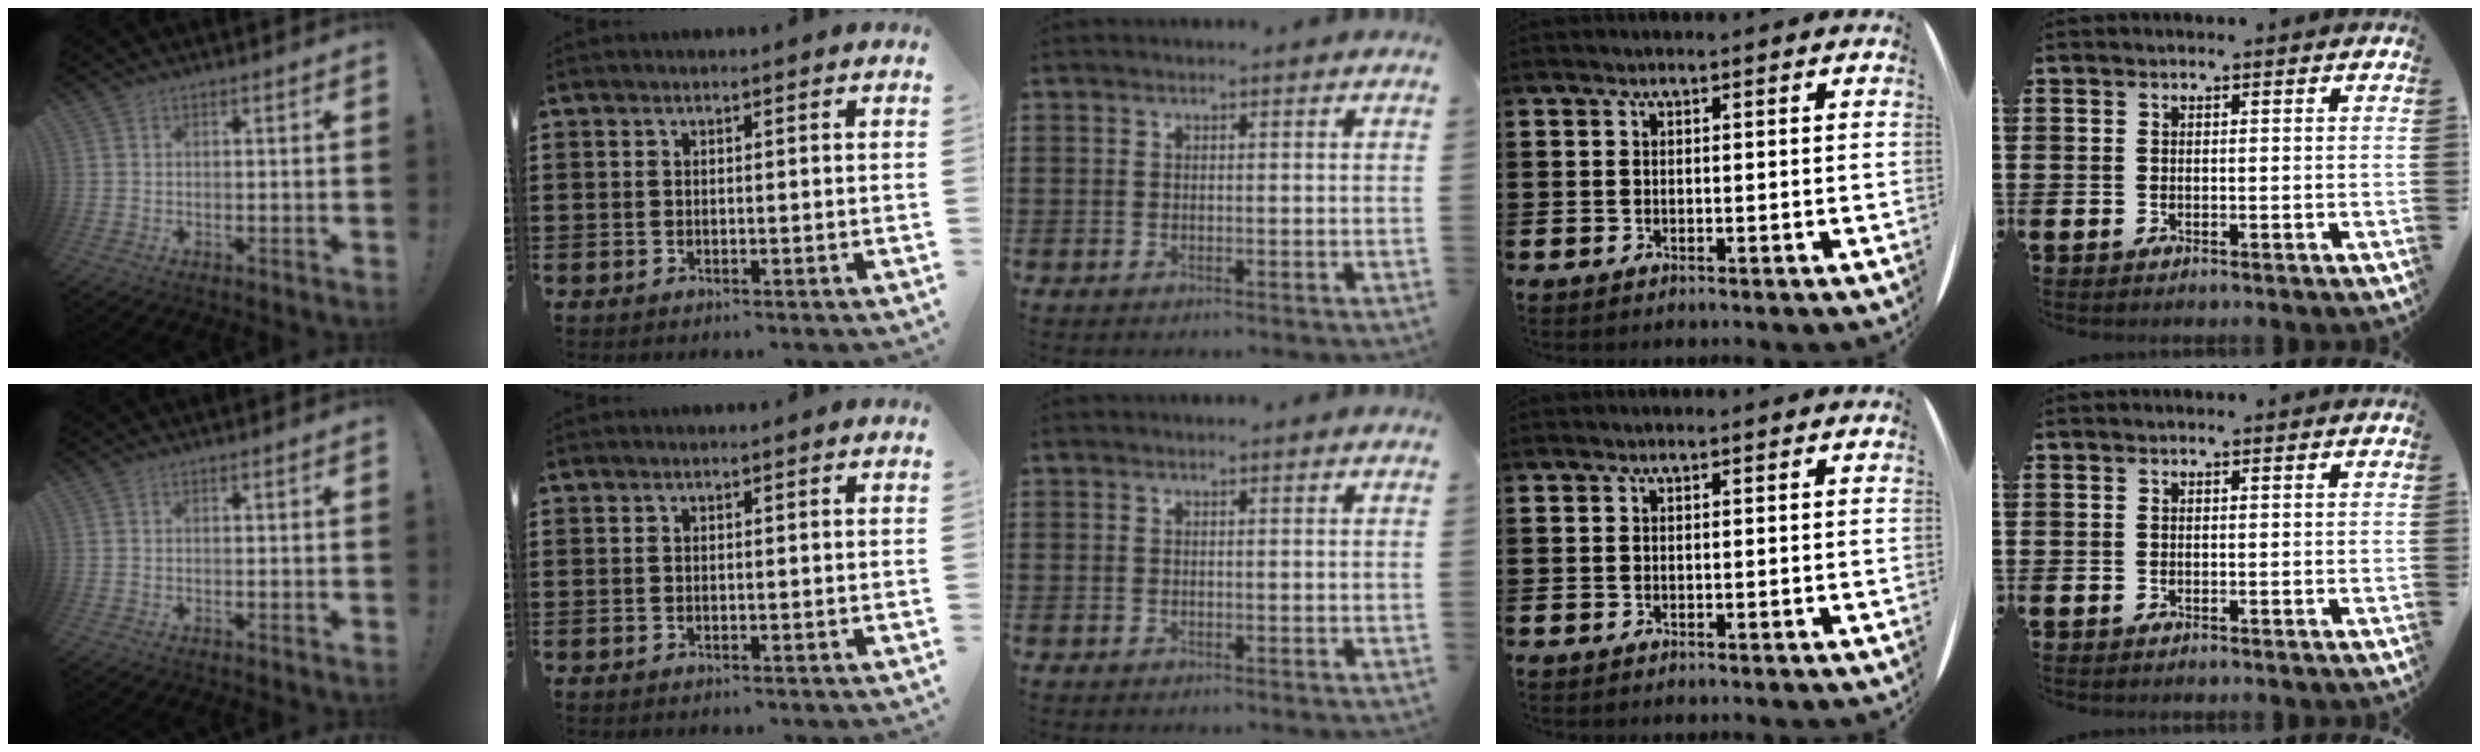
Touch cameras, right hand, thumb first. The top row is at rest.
{}